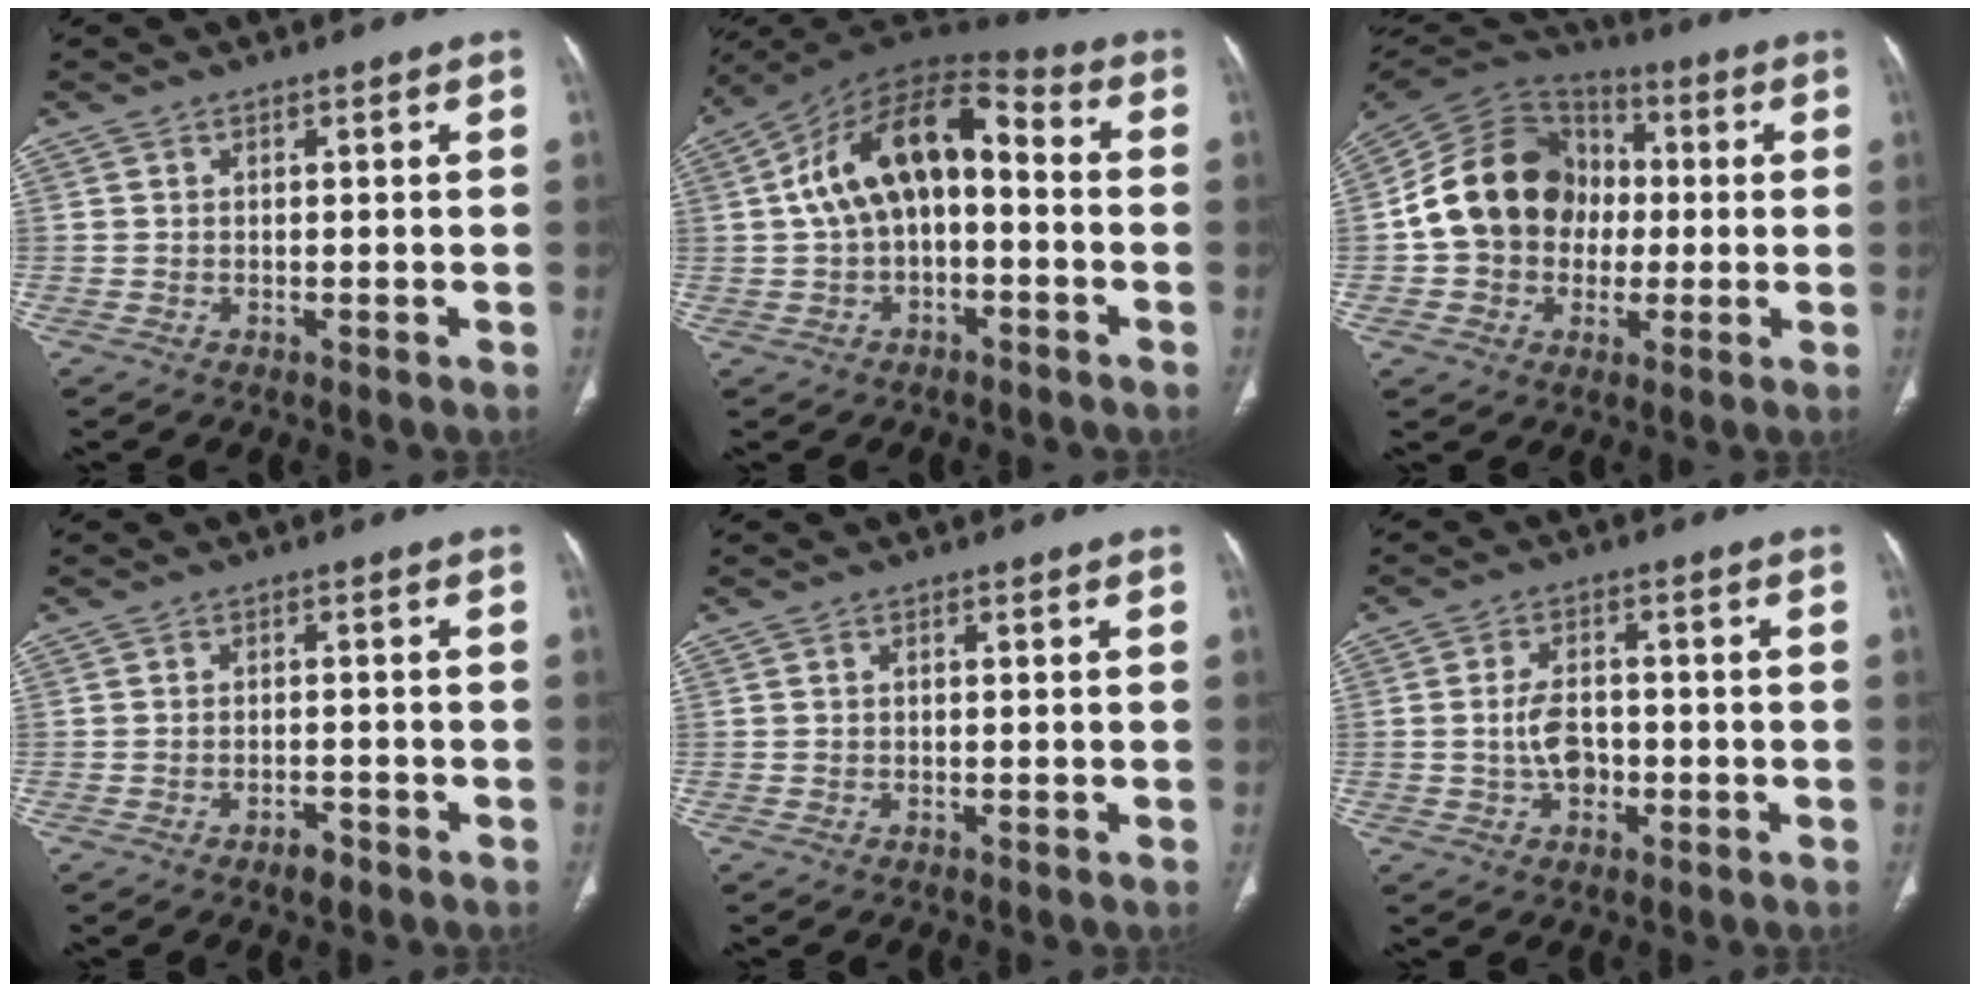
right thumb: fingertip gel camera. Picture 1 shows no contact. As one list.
[{"total": 15.4, "force": [0.4, 8.7, 12.8], "torque": [-0.207, 0.055, -0.005]}, {"total": 18.4, "force": [-0.3, 15.3, 10.3], "torque": [-0.157, 0.031, -0.010]}, {"total": 2.5, "force": [-1.7, 1.1, 1.4], "torque": [-0.022, 0.008, -0.026]}, {"total": 0.0}, {"total": 5.5, "force": [-1.0, 3.7, 4.0], "torque": [-0.063, 0.016, -0.017]}]